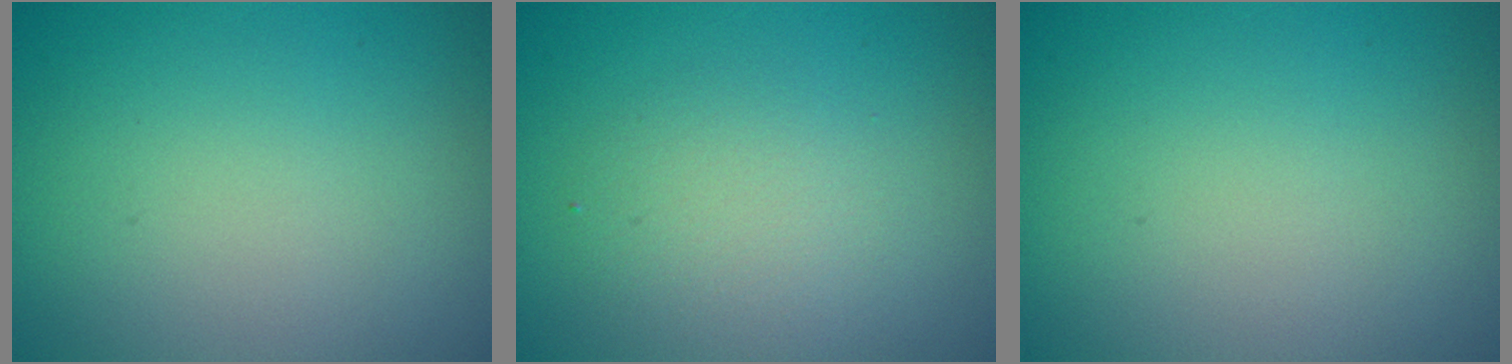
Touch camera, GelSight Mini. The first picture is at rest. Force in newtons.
{"total": 2.6, "press": 2.6, "slide": 0.3}
{"total": 0.0}